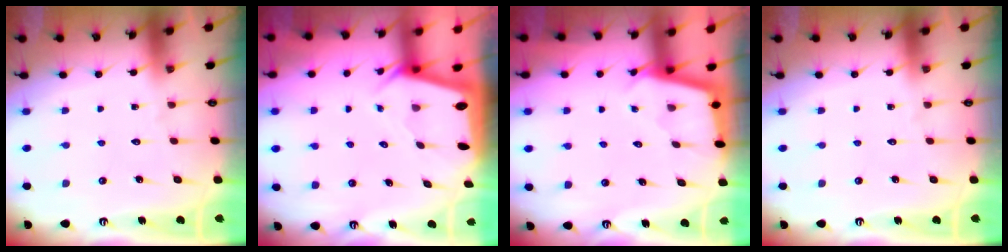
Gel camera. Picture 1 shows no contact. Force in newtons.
{"total": 1.9, "press": 1.9, "slide": 0.1}
{"total": 2.1, "press": 2.1, "slide": 0.2}
{"total": 0.0}